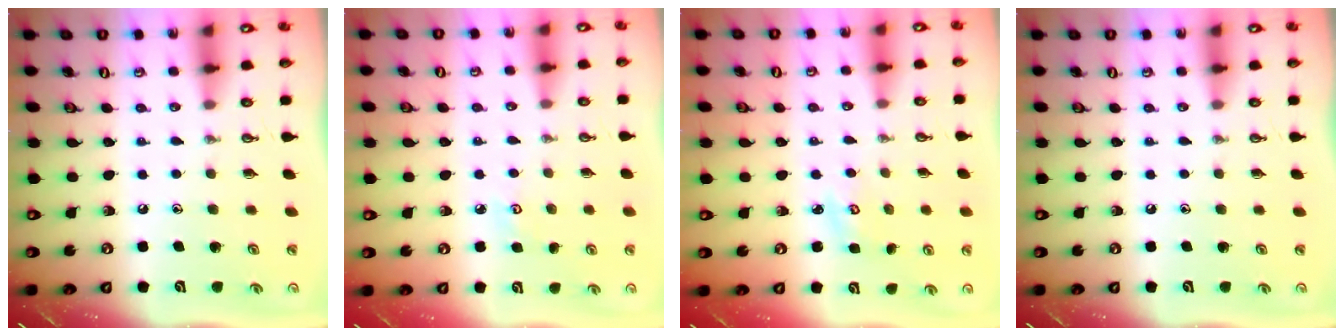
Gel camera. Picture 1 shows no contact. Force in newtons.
{"total": 3.3, "press": 3.3, "slide": 0.4}
{"total": 2.9, "press": 2.8, "slide": 0.3}
{"total": 0.0}